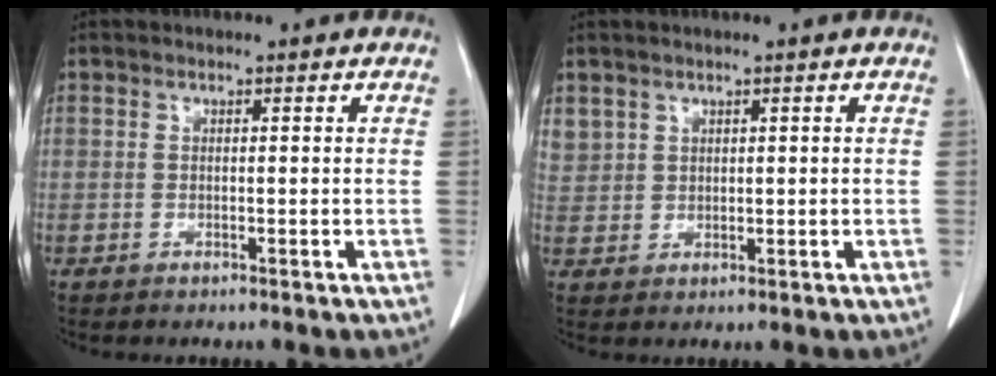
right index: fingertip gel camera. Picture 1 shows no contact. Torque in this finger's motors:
{"motor_torque": [-0.27, 0.30, -0.03, 0.00]}